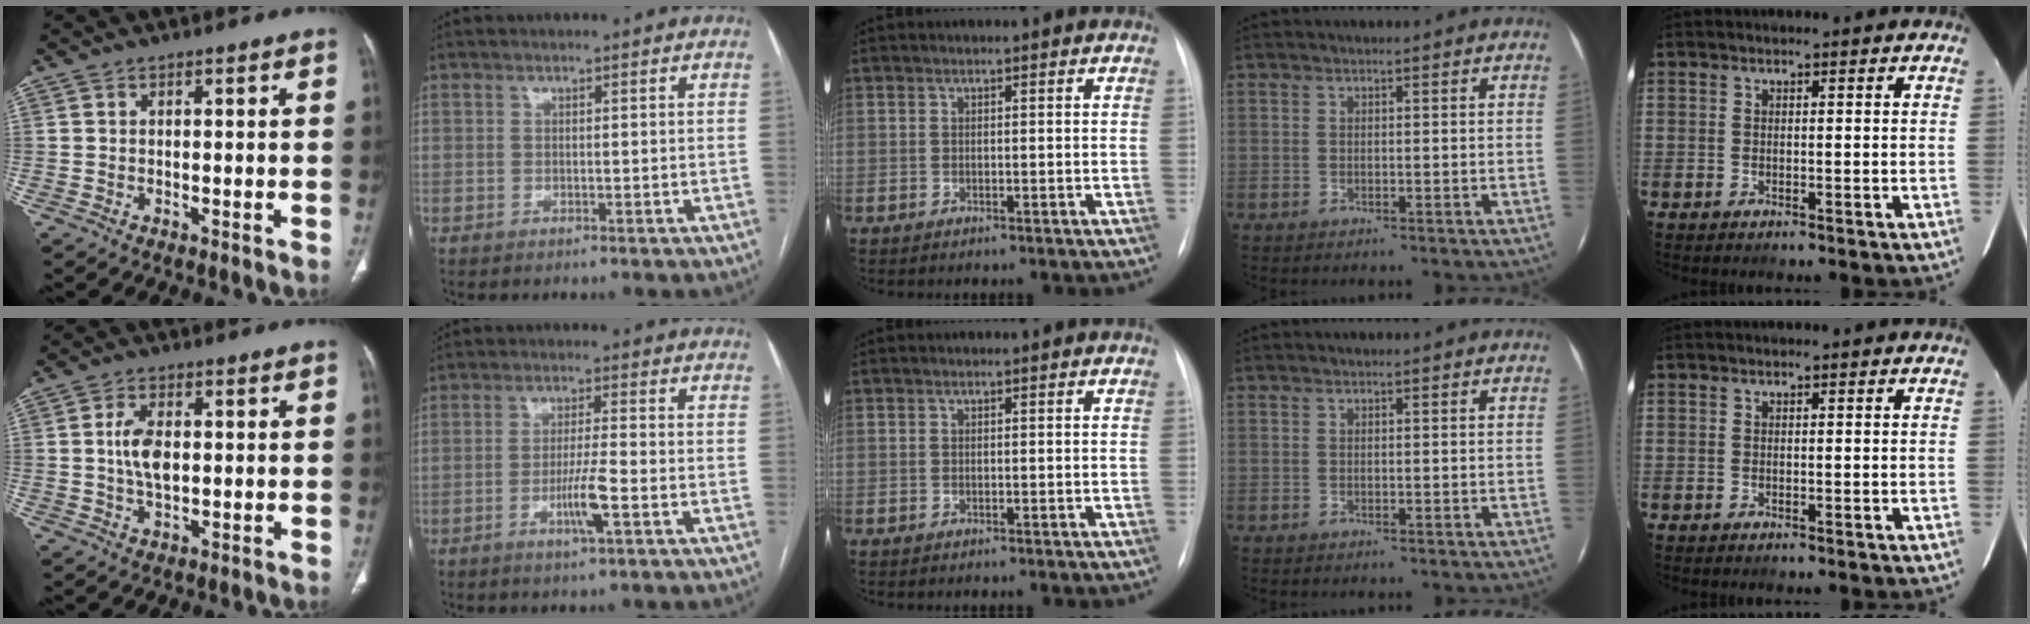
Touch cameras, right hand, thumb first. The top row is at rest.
{"thumb": {"total": 4.7, "force": [0.2, 2.6, 3.9], "torque": [-0.074, 0.005, 0.003]}, "index": {"total": 3.8, "force": [-1.4, 0.1, 3.5], "torque": [-0.066, -0.005, -0.026]}}